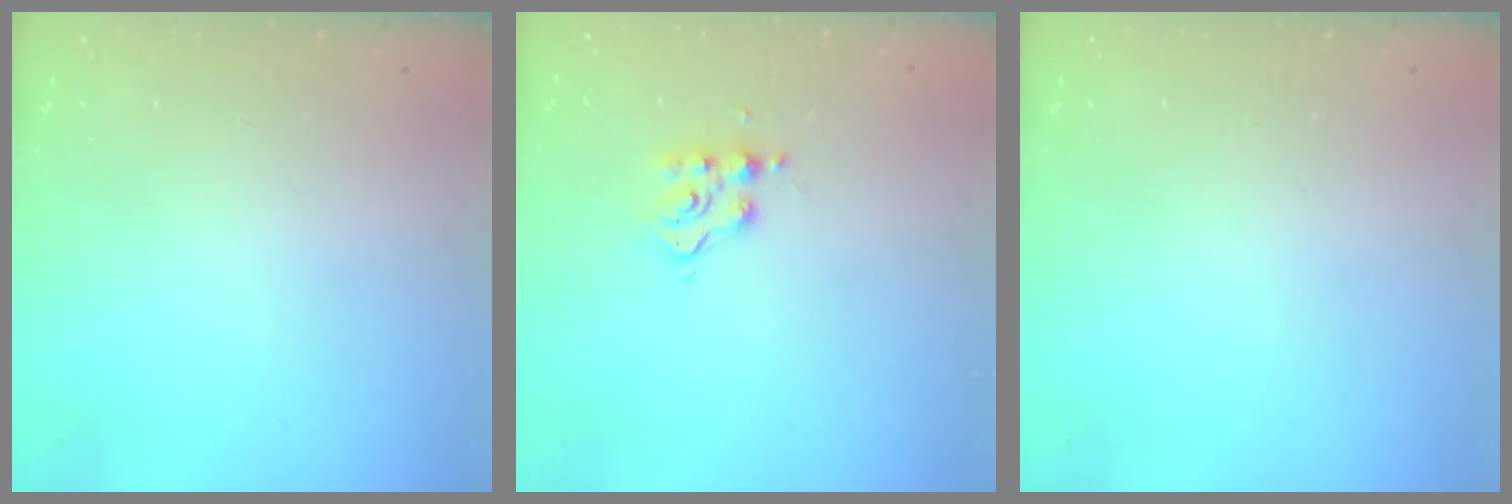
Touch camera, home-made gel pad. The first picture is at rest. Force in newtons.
{"total": 4.3, "press": 4.3, "slide": 0.1}
{"total": 0.0}